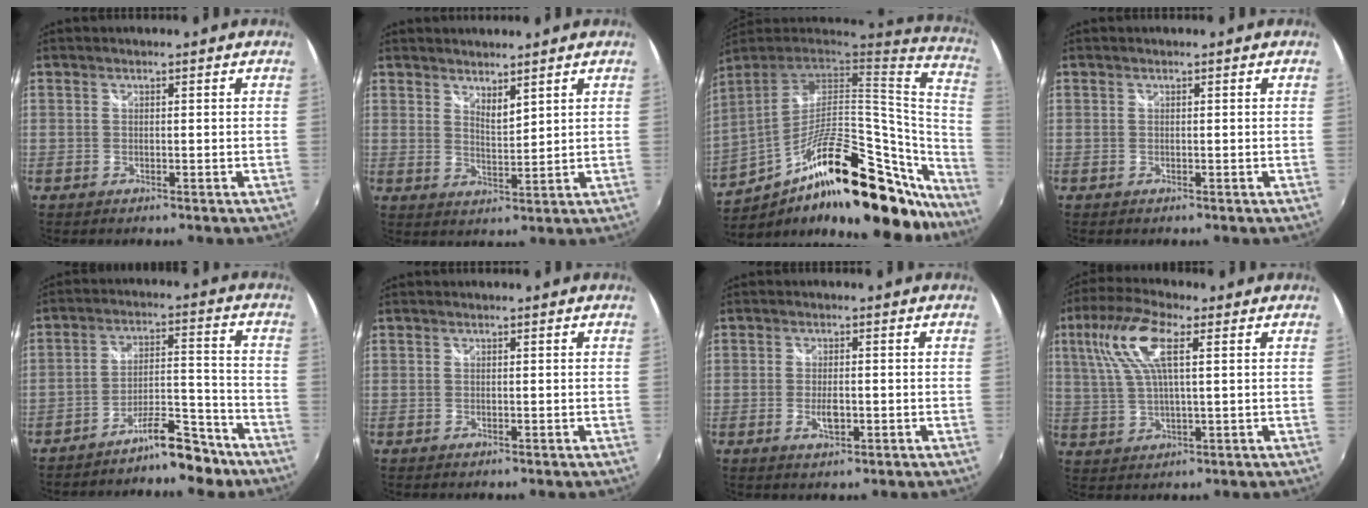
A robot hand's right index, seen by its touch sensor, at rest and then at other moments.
{"total": 3.7, "force": [3.1, 0.8, 1.8], "torque": [-0.028, -0.004, 0.052]}
{"total": 35.9, "force": [-21.3, 13.0, 25.8], "torque": [-0.383, -0.003, -0.317]}
{"total": 0.0}
{"total": 8.7, "force": [-7.3, 2.4, 4.1], "torque": [-0.065, 0.030, -0.108]}
{"total": 0.0}
{"total": 3.2, "force": [-1.0, 1.6, 2.7], "torque": [-0.051, -0.003, -0.017]}
{"total": 10.6, "force": [3.7, 3.2, 9.4], "torque": [-0.191, 0.019, 0.072]}